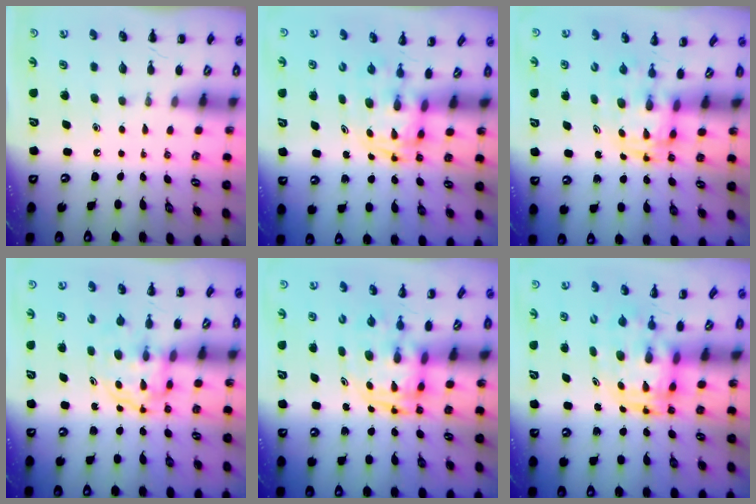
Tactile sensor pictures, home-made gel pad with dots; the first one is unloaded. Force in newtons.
{"total": 2.8, "press": 2.8, "slide": 0.5}
{"total": 2.9, "press": 2.8, "slide": 0.5}
{"total": 3.9, "press": 3.9, "slide": 0.2}
{"total": 3.3, "press": 3.3, "slide": 0.7}
{"total": 3.8, "press": 3.7, "slide": 0.9}